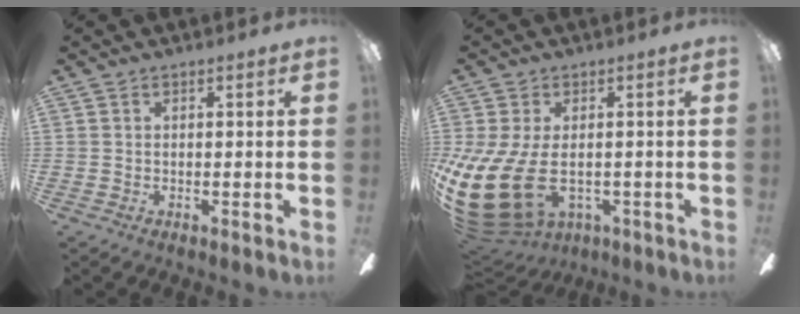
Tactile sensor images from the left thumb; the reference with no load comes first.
{"total": 15.7, "force": [-2.3, 9.5, 12.2], "torque": [-0.283, -0.012, -0.035]}